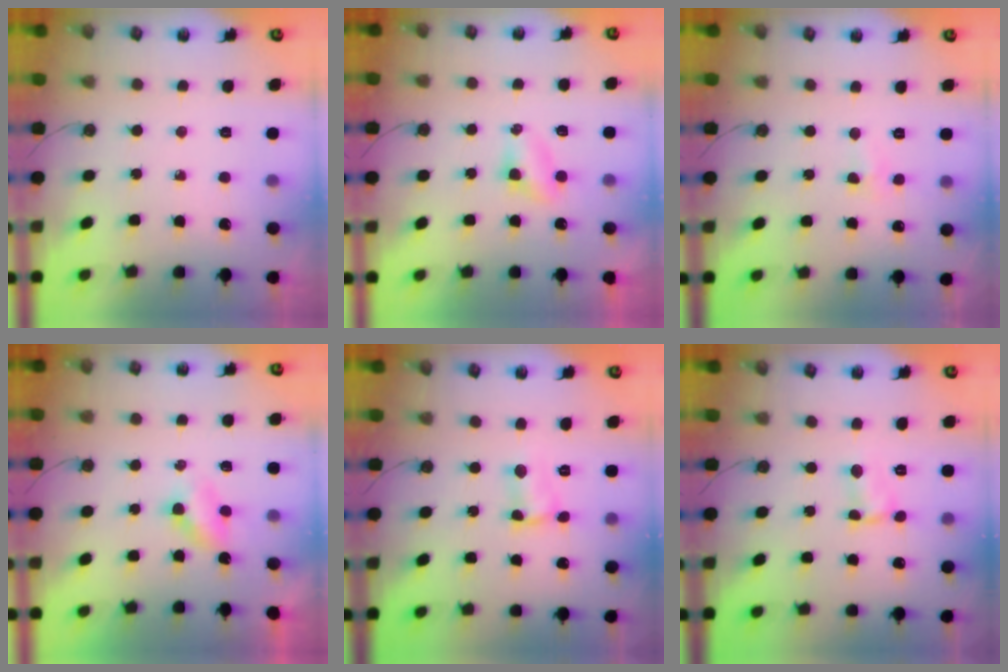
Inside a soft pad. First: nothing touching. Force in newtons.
{"total": 3.2, "press": 3.1, "slide": 0.5}
{"total": 2.4, "press": 2.4, "slide": 0.5}
{"total": 5.0, "press": 3.3, "slide": 3.7}
{"total": 2.1, "press": 2.1, "slide": 0.2}
{"total": 1.5, "press": 1.4, "slide": 0.2}